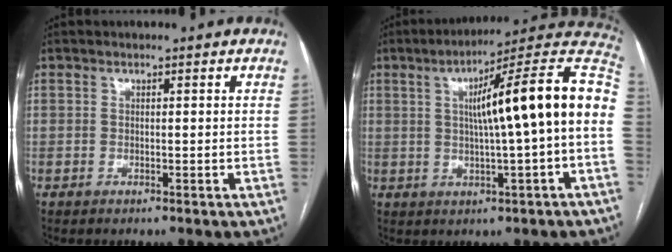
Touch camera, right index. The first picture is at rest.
{"total": 17.8, "force": [1.5, 0.2, 17.7], "torque": [-0.247, 0.034, 0.015]}